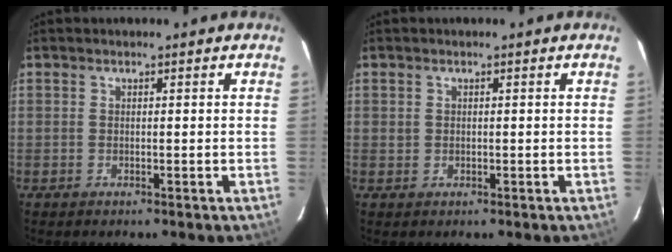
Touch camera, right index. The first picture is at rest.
{"total": 0.8, "force": [0.2, 0.7, 0.2], "torque": [-0.003, 0.002, 0.004]}